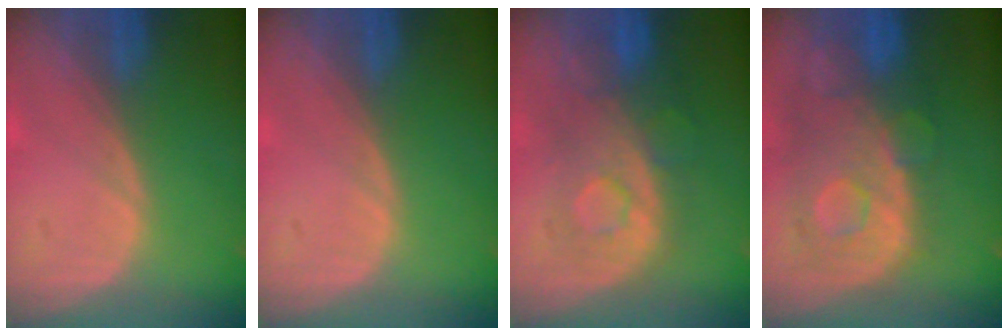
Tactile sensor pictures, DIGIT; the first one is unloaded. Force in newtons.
{"total": 0.0}
{"total": 8.3, "press": 8.3, "slide": 0.9}
{"total": 11.2, "press": 9.7, "slide": 5.5}